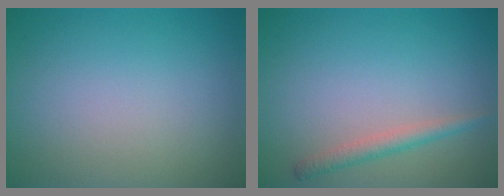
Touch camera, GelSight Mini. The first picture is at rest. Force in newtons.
{"total": 1.8, "press": 1.8, "slide": 0.1}